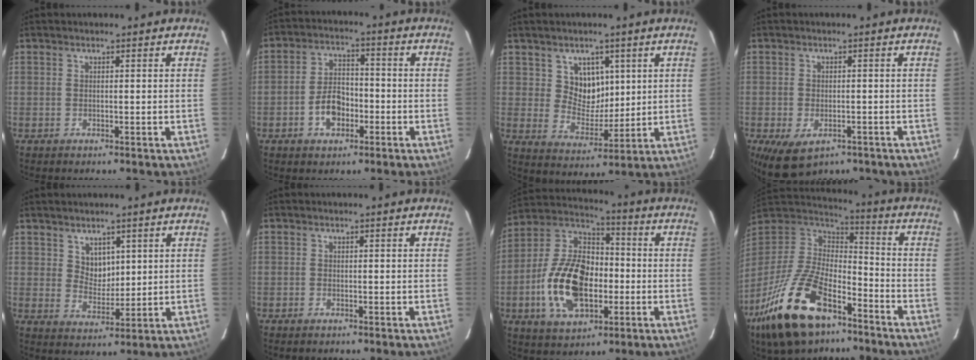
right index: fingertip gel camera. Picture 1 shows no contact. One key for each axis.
{"total": 7.2, "fx": -2.9, "fy": 4.7, "fz": 4.6, "tx": -0.091, "ty": 0.019, "tz": -0.044}
{"total": 7.4, "fx": 3.0, "fy": 6.2, "fz": 2.7, "tx": -0.042, "ty": -0.001, "tz": 0.061}
{"total": 7.5, "fx": -4.1, "fy": 4.3, "fz": 4.5, "tx": -0.092, "ty": -0.025, "tz": -0.061}
{"total": 4.6, "fx": 2.3, "fy": 3.5, "fz": 1.7, "tx": -0.023, "ty": 0.000, "tz": 0.048}
{"total": 0.8, "fx": -0.7, "fy": 0.4, "fz": 0.2, "tx": -0.006, "ty": 0.001, "tz": -0.013}
{"total": 20.0, "fx": -4.5, "fy": 13.0, "fz": 14.5, "tx": -0.302, "ty": 0.023, "tz": -0.063}
{"total": 24.8, "fx": -14.3, "fy": 12.1, "fz": 16.2, "tx": -0.342, "ty": -0.025, "tz": -0.248}